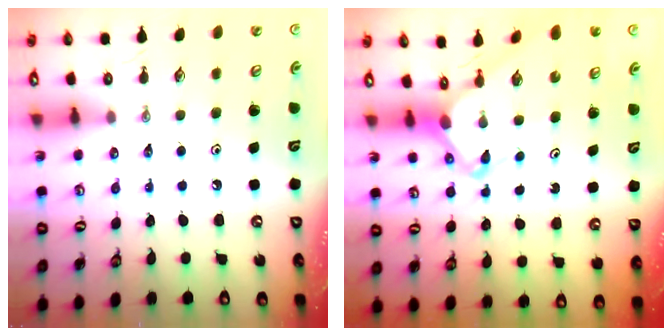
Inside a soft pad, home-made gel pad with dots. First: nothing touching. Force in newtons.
{"total": 5.4, "press": 5.4, "slide": 0.6}